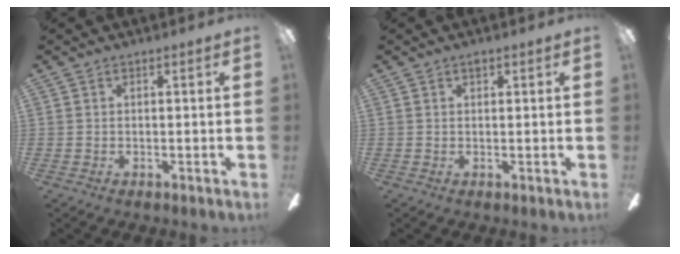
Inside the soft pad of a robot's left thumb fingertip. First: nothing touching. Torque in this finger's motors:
{"motor_torque": [0.07, -0.03, -0.04, -0.06, 0.00]}